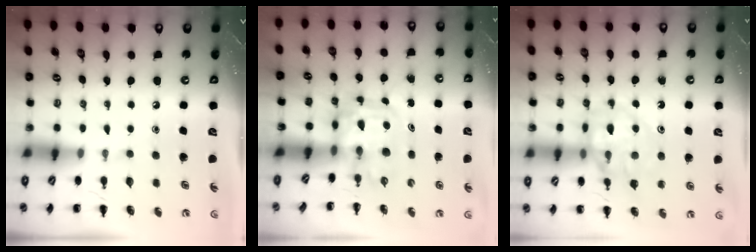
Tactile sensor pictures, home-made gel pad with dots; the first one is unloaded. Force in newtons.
{"total": 4.8, "press": 4.6, "slide": 1.3}
{"total": 14.9, "press": 14.7, "slide": 2.2}